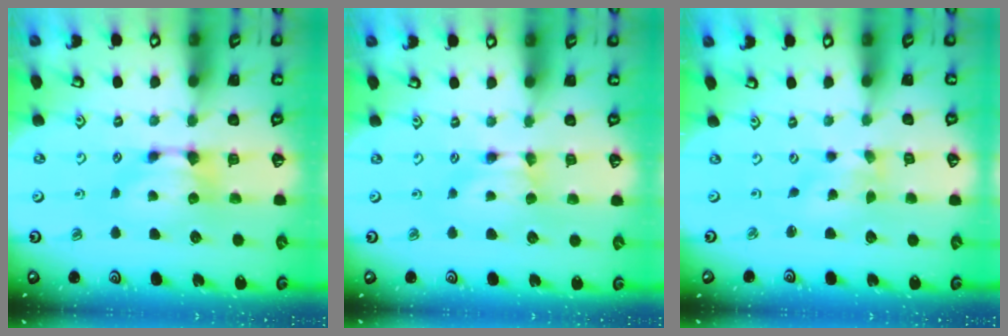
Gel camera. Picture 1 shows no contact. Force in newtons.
{"total": 0.0}
{"total": 2.9, "press": 2.7, "slide": 0.9}